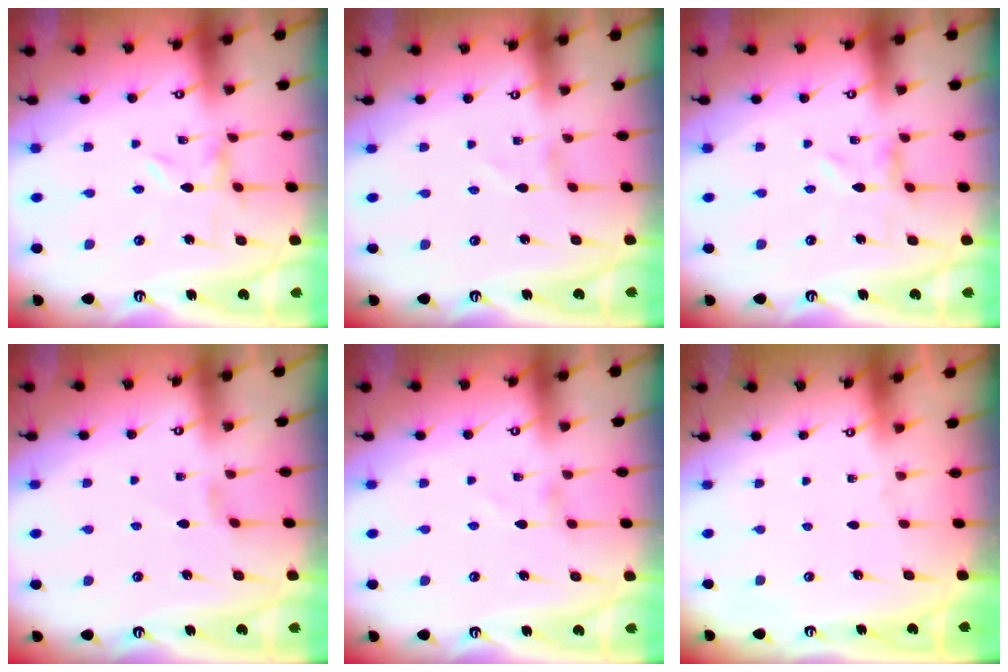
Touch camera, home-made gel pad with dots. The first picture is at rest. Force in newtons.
{"total": 1.3, "press": 1.2, "slide": 0.1}
{"total": 0.7, "press": 0.6, "slide": 0.3}
{"total": 1.7, "press": 1.6, "slide": 0.4}
{"total": 0.0}
{"total": 0.0}